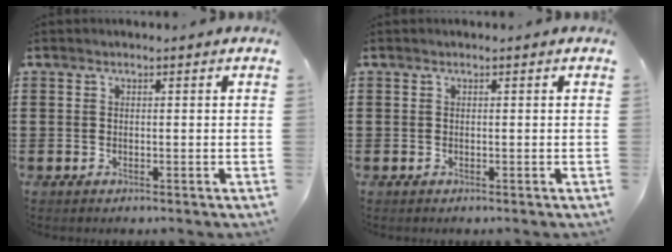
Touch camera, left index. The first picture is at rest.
{"total": 0.0}